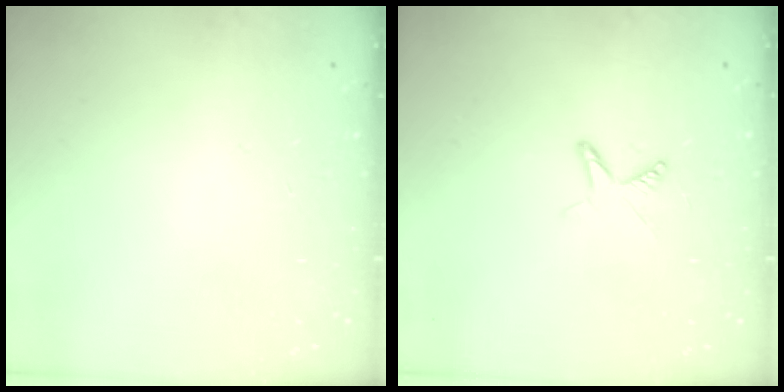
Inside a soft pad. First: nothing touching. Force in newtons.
{"total": 5.7, "press": 5.7, "slide": 0.6}